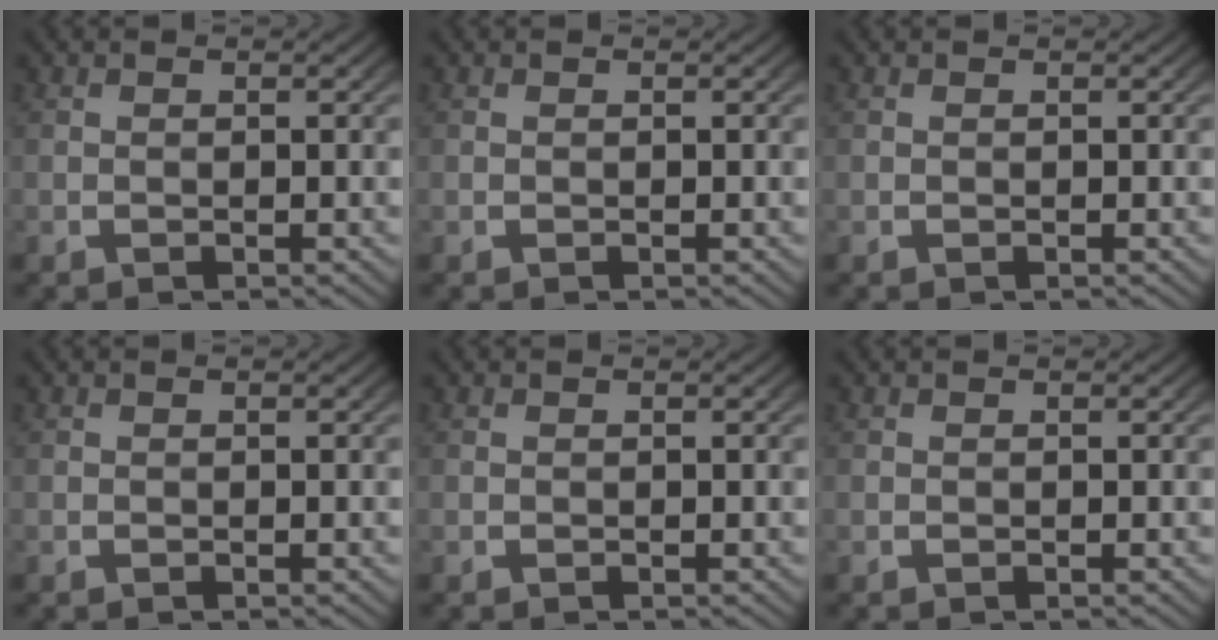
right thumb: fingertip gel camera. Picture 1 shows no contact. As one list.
[{"total": 0.0}, {"total": 0.0}, {"total": 0.0}, {"total": 0.0}, {"total": 0.0}]